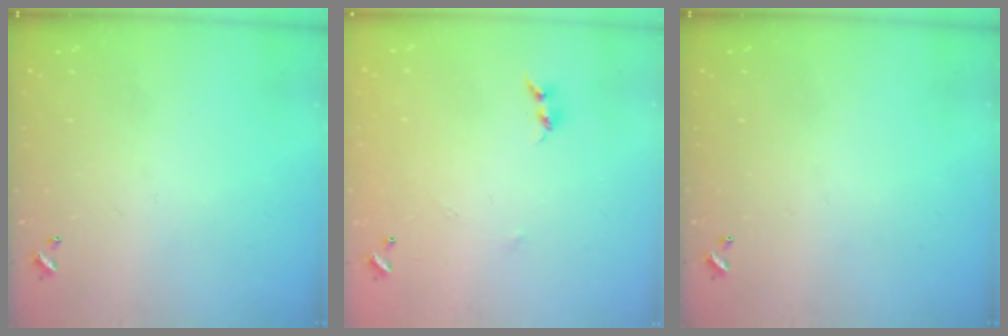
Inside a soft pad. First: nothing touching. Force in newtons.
{"total": 5.8, "press": 5.8, "slide": 0.7}
{"total": 0.0}